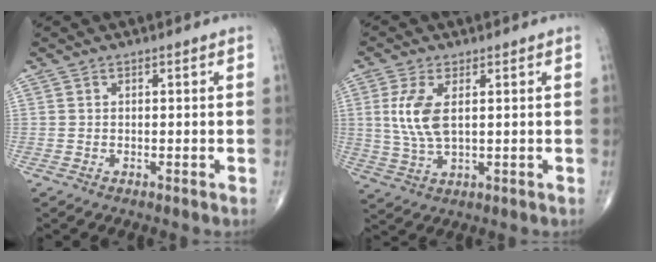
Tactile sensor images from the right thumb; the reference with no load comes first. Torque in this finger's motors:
{"motor_torque": [0.07, 0.24, 0.91, 0.25, 0.06]}